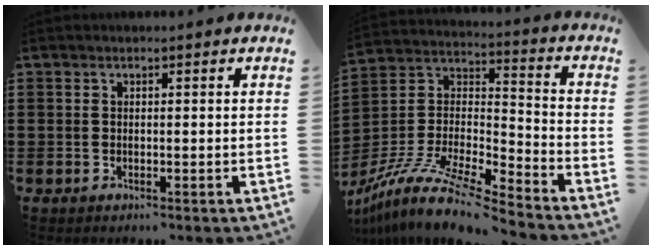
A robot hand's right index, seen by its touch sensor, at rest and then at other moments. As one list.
[{"total": 12.3, "force": [-10.3, 1.8, 6.4], "torque": [-0.131, 0.015, -0.203]}]